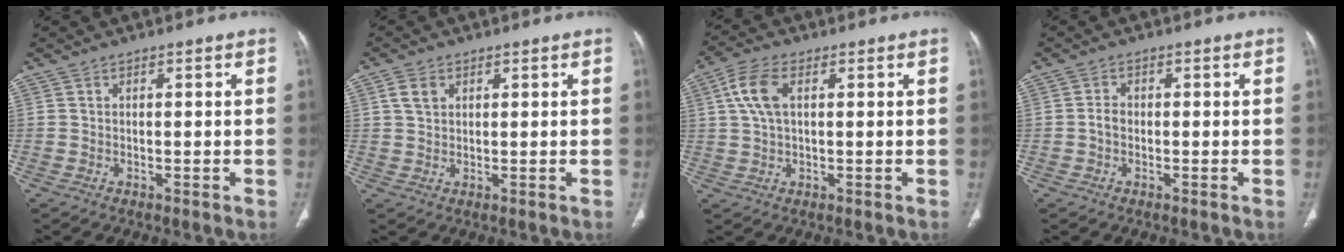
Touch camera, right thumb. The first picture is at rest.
{"total": 3.2, "force": [1.4, 2.3, 1.8], "torque": [-0.030, 0.002, 0.030]}
{"total": 6.7, "force": [1.9, 3.5, 5.4], "torque": [-0.121, 0.013, 0.036]}
{"total": 1.7, "force": [-0.5, 1.2, 1.1], "torque": [-0.012, 0.004, -0.013]}